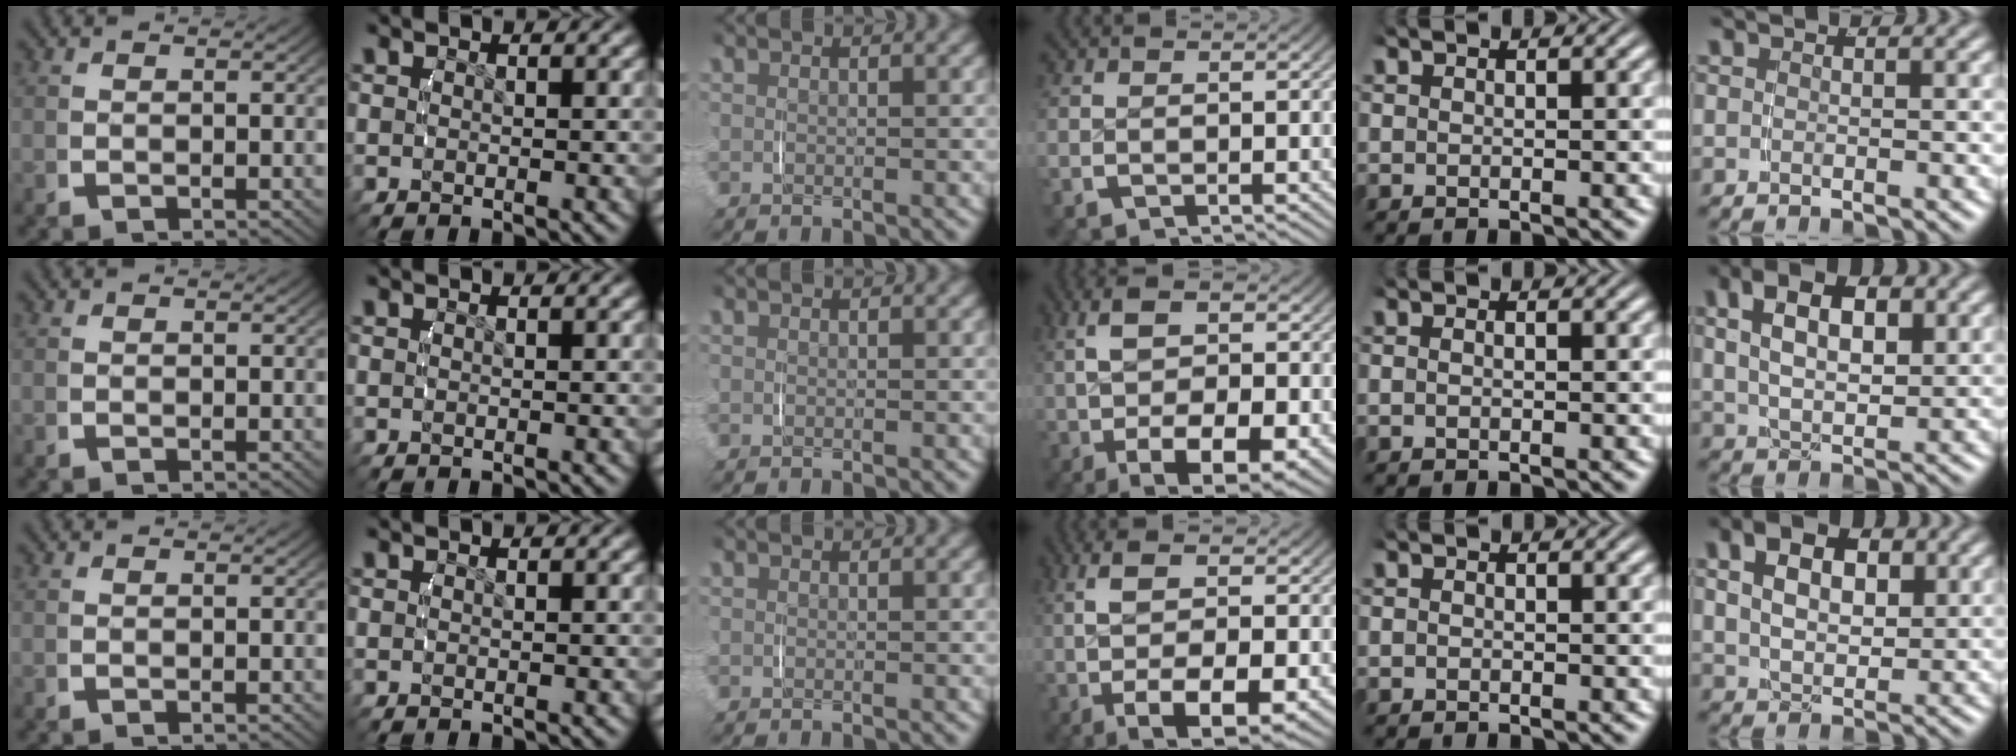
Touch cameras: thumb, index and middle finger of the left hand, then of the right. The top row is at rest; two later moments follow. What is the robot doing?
{"motion": "lift_and_place", "object": "scarf"}